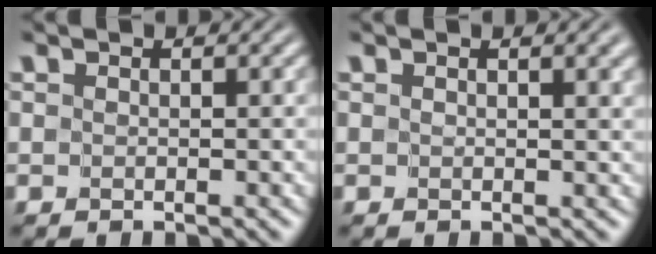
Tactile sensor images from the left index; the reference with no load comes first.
{"total": 3.3, "force": [1.6, 1.1, 2.6], "torque": [-0.022, 0.003, 0.010]}